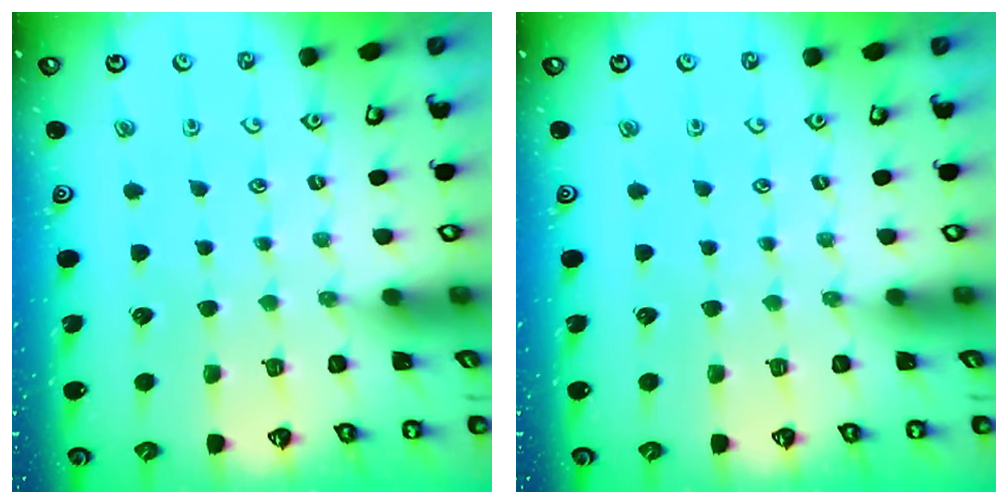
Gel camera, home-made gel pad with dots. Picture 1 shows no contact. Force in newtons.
{"total": 0.0}